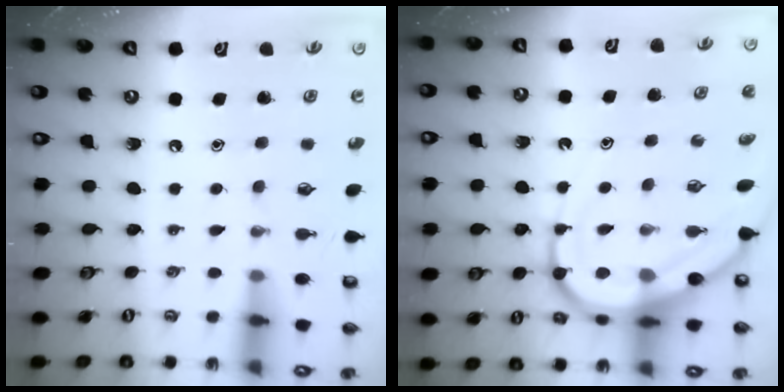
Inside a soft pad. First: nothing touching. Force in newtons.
{"total": 12.3, "press": 12.2, "slide": 1.2}